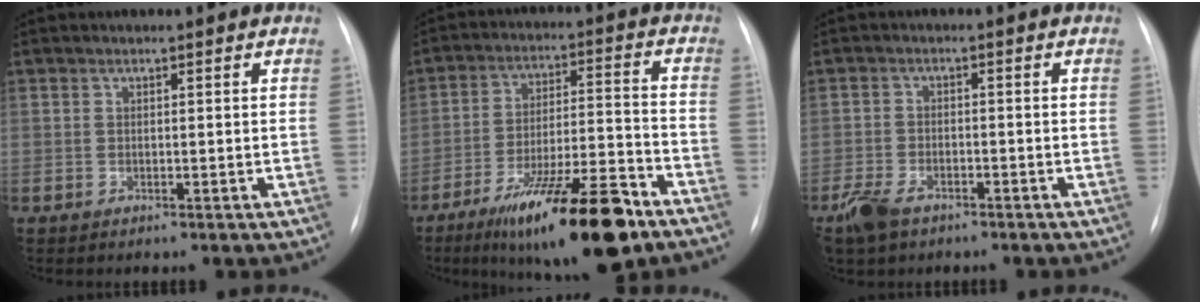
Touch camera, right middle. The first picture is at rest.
{"total": 18.1, "force": [-11.6, 2.8, 13.6], "torque": [-0.200, -0.007, -0.187]}
{"total": 5.5, "force": [-3.8, 2.8, 2.7], "torque": [-0.063, -0.006, -0.066]}